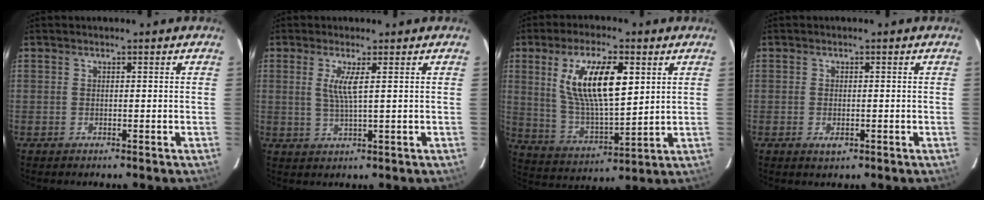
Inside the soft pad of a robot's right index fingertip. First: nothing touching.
{"total": 3.6, "force": [1.0, -0.2, 3.4], "torque": [-0.067, -0.006, 0.019]}
{"total": 15.4, "force": [5.1, 5.3, 13.5], "torque": [-0.254, 0.003, 0.102]}
{"total": 1.8, "force": [-0.6, 1.2, 1.3], "torque": [-0.022, -0.003, -0.009]}